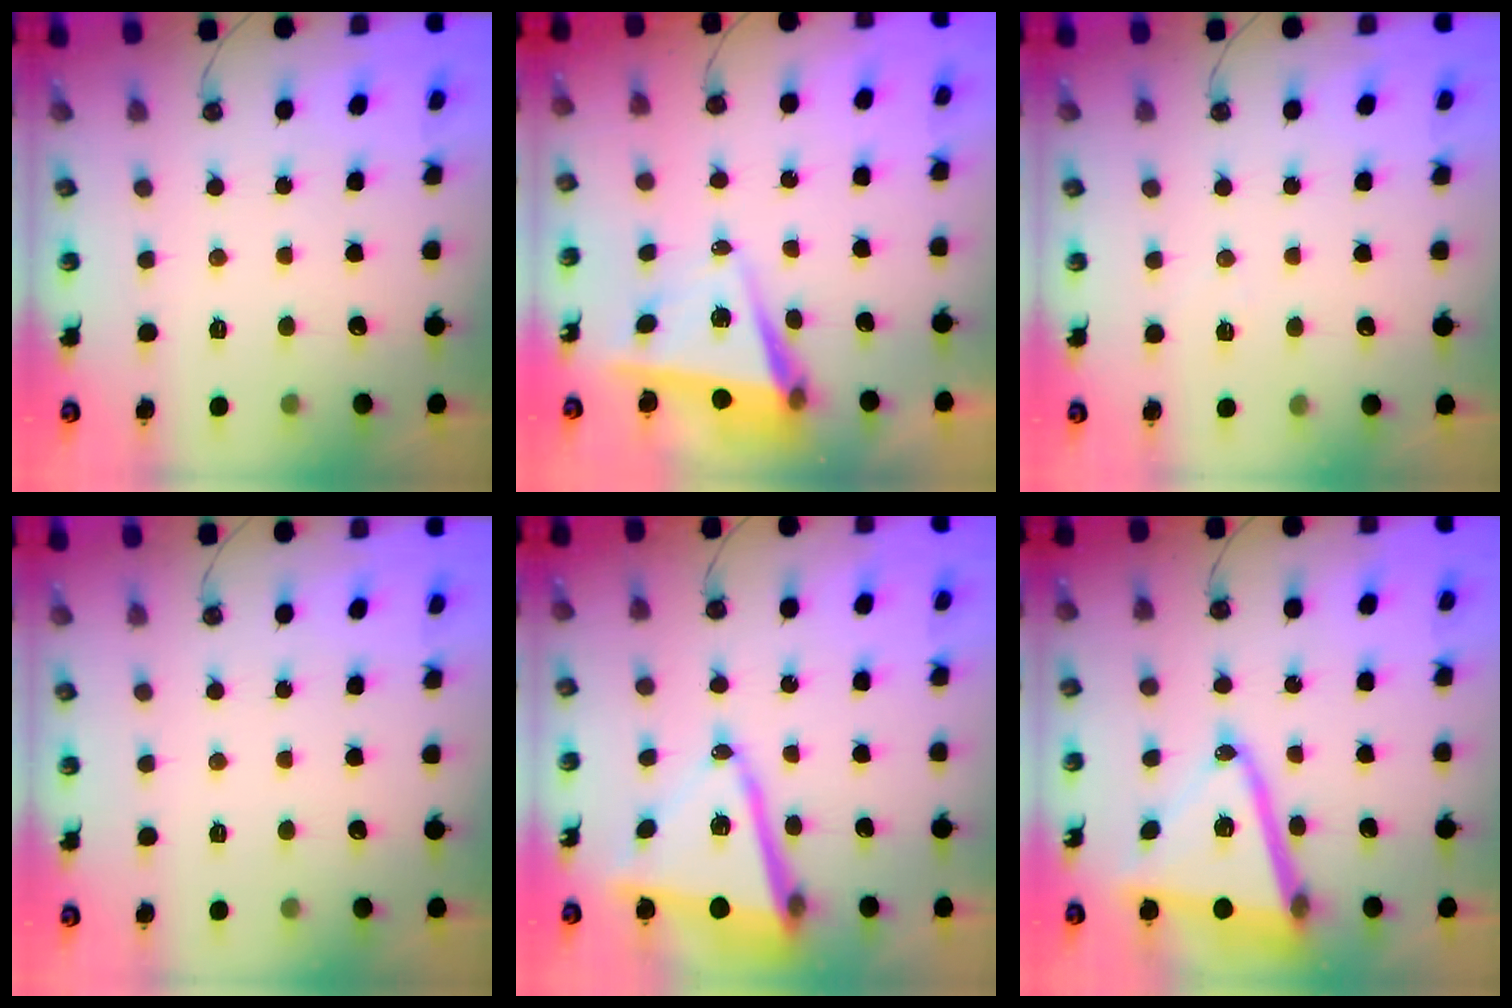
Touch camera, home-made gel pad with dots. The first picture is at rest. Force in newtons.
{"total": 6.0, "press": 4.9, "slide": 3.3}
{"total": 3.9, "press": 3.7, "slide": 1.0}
{"total": 0.0}
{"total": 12.7, "press": 12.4, "slide": 2.9}
{"total": 18.0, "press": 17.8, "slide": 2.5}